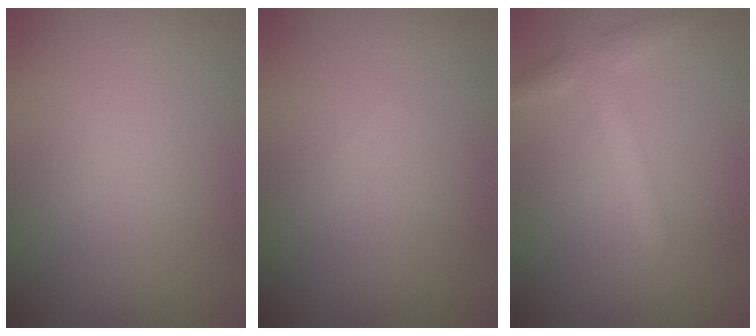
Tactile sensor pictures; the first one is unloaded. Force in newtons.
{"total": 0.0}
{"total": 2.7, "press": 2.7, "slide": 0.3}